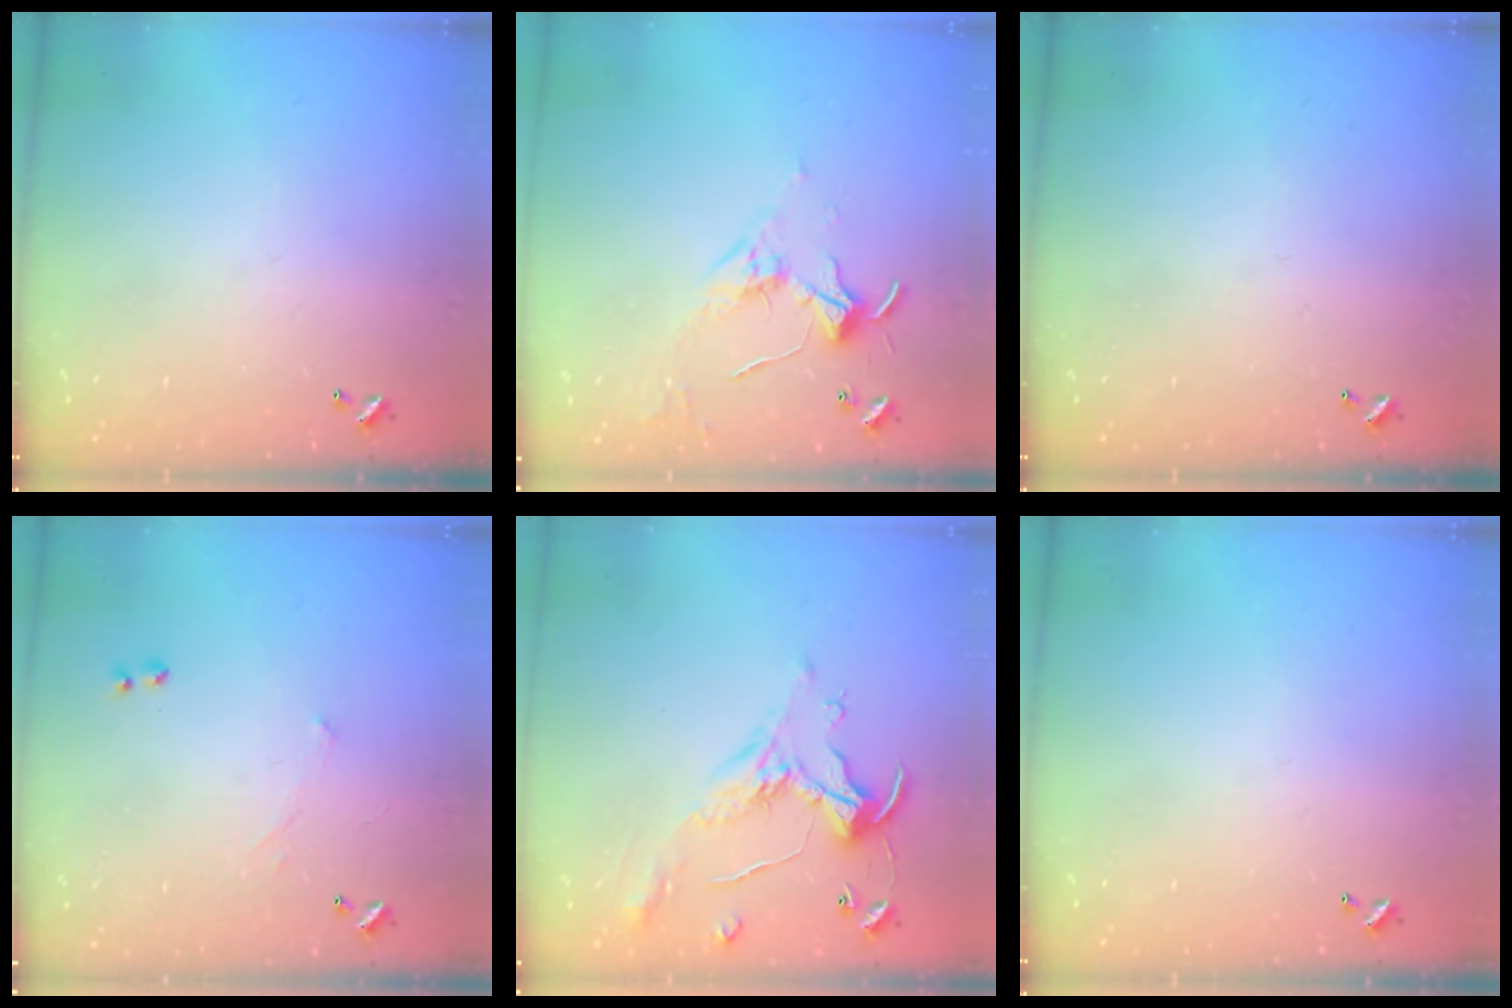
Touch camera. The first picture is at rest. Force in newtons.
{"total": 4.2, "press": 4.2, "slide": 0.4}
{"total": 0.0}
{"total": 1.7, "press": 1.7, "slide": 0.4}
{"total": 1.1, "press": 0.8, "slide": 0.9}
{"total": 0.0}